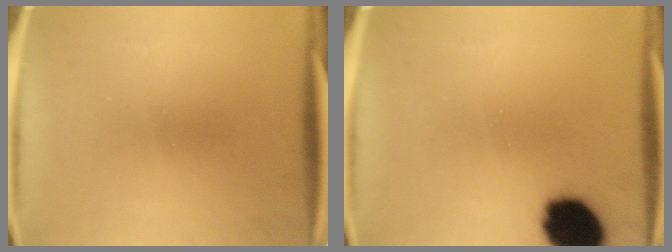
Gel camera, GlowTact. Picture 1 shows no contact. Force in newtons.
{"total": 14.1}